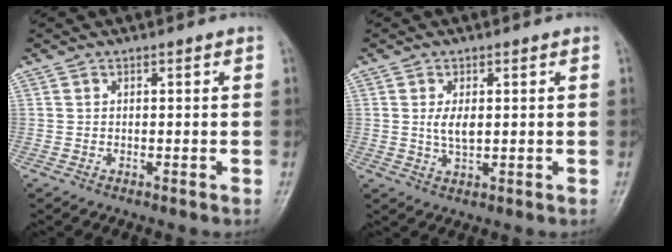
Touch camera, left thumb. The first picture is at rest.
{"total": 3.6, "force": [0.6, 1.7, 3.1], "torque": [-0.057, -0.009, 0.014]}